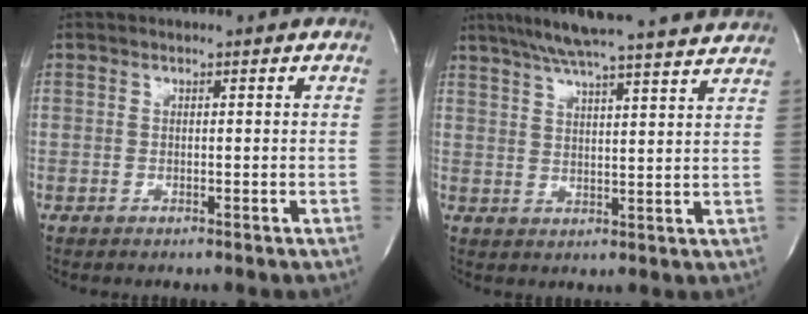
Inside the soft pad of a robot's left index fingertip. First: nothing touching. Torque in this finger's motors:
{"motor_torque": [-0.17, -0.17, 0.14, 0.07]}